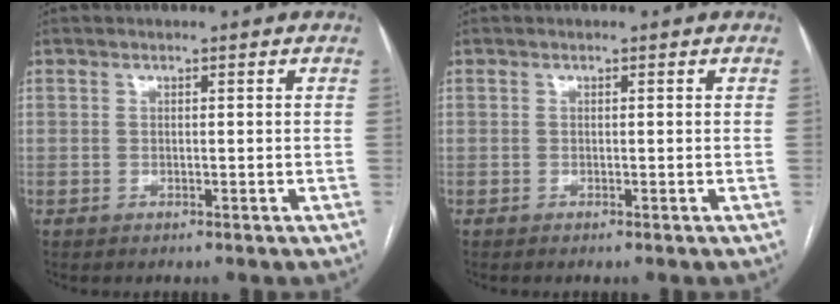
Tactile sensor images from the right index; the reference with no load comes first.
{"total": 0.0}